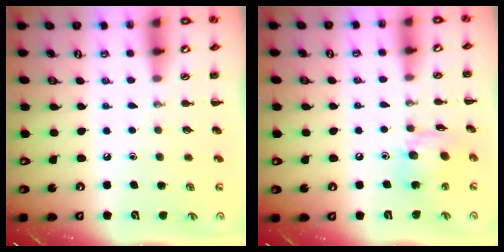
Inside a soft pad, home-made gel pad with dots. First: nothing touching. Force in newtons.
{"total": 12.3, "press": 12.2, "slide": 1.4}